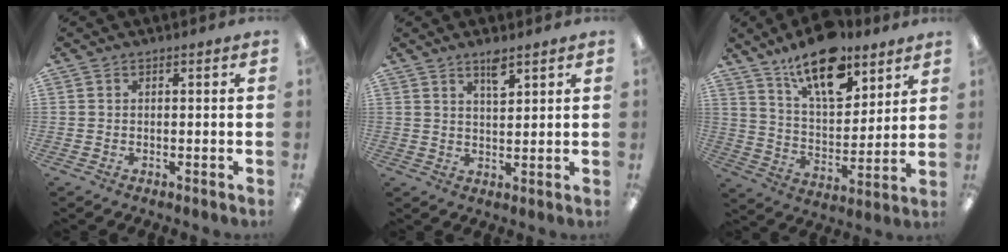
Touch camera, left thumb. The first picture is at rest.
{"total": 4.6, "force": [3.3, 1.3, 2.9], "torque": [-0.050, -0.011, 0.056]}
{"total": 17.1, "force": [12.3, 7.3, 9.5], "torque": [-0.159, -0.063, 0.213]}